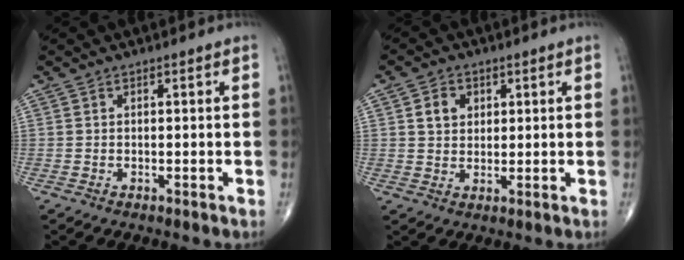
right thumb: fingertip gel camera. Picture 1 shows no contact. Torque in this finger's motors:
{"motor_torque": [-0.31, 0.22, 0.22, 0.49, 0.09]}